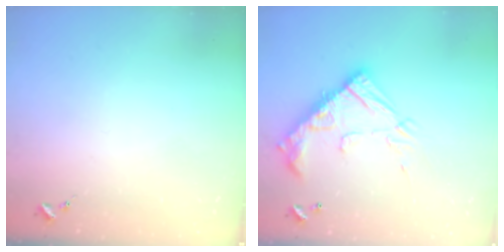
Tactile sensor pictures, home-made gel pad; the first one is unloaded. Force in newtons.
{"total": 20.8, "press": 20.8, "slide": 0.6}